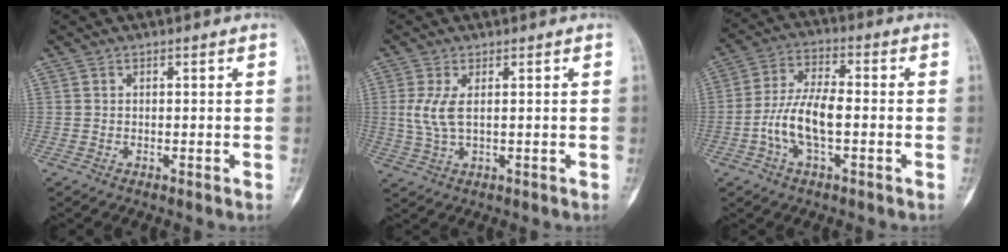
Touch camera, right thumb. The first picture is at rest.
{"total": 4.9, "force": [0.7, 2.0, 4.4], "torque": [-0.113, -0.004, 0.021]}
{"total": 10.2, "force": [-2.2, 4.5, 8.9], "torque": [-0.182, 0.030, -0.047]}